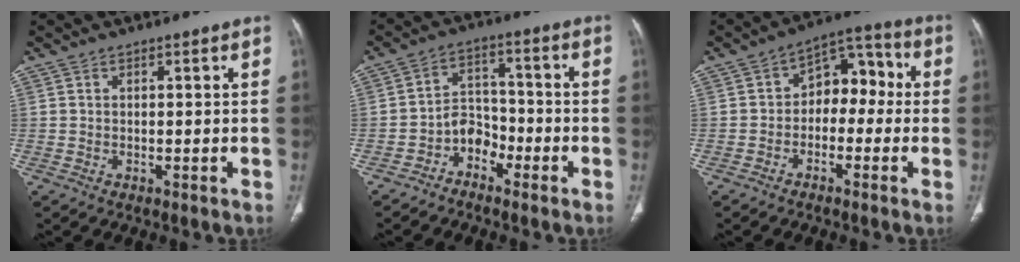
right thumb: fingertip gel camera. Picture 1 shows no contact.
{"total": 5.6, "force": [-3.4, 4.0, 2.0], "torque": [-0.007, 0.040, -0.069]}
{"total": 9.4, "force": [-0.8, 6.5, 6.8], "torque": [-0.055, 0.047, -0.029]}